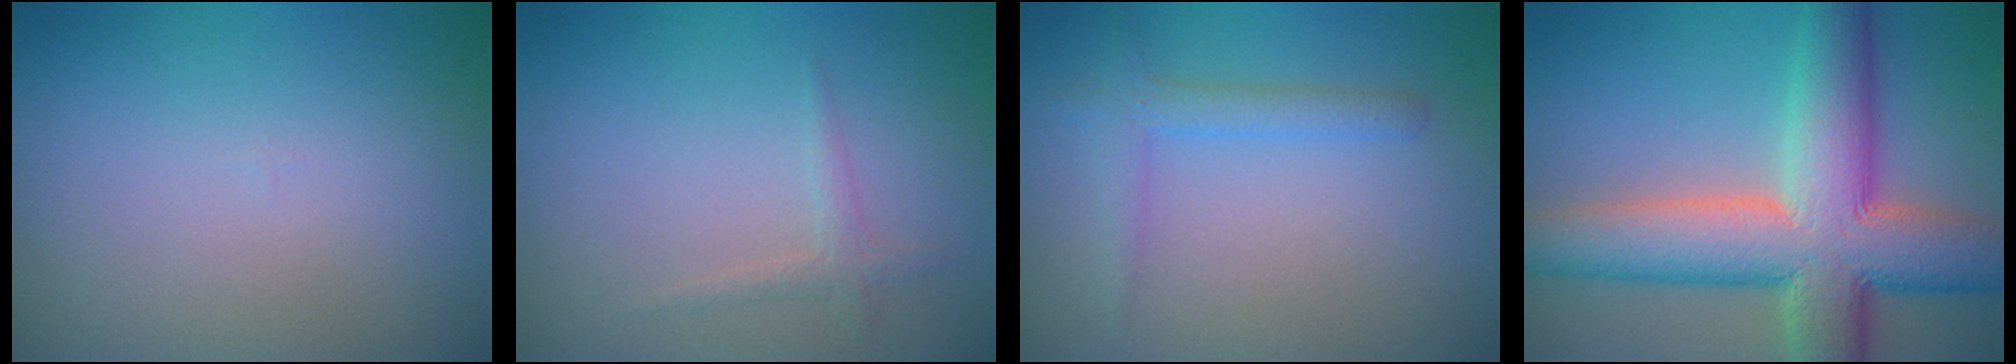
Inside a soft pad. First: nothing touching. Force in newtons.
{"total": 1.1, "press": 1.1, "slide": 0.0}
{"total": 2.1, "press": 2.1, "slide": 0.2}
{"total": 11.5, "press": 11.5, "slide": 0.4}